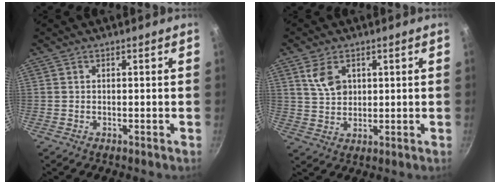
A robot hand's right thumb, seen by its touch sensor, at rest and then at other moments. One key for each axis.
{"total": 6.2, "fx": 2.6, "fy": 4.2, "fz": 3.8, "tx": -0.054, "ty": -0.011, "tz": 0.055}